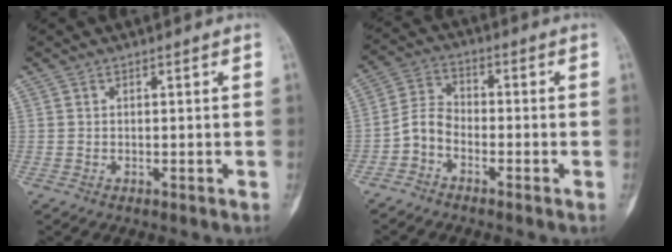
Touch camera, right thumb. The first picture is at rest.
{"total": 4.7, "force": [-2.6, 3.0, 2.5], "torque": [-0.041, 0.026, -0.066]}